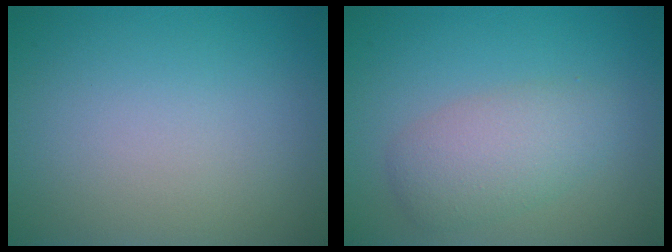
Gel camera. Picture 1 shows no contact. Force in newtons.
{"total": 3.8, "press": 3.8, "slide": 0.1}